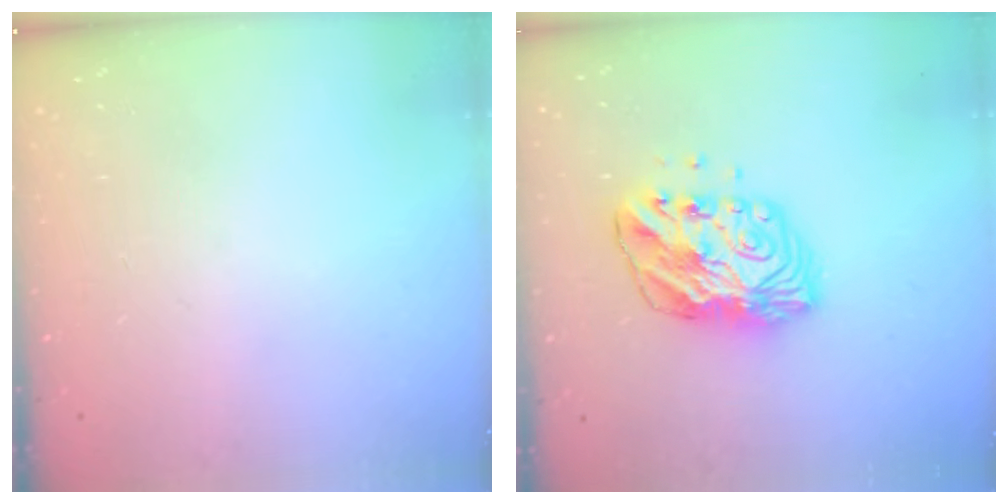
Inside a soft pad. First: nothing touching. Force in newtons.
{"total": 10.7, "press": 10.7, "slide": 1.2}